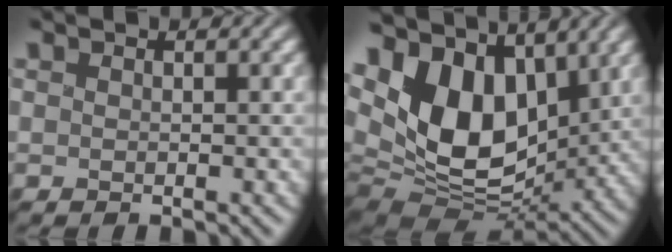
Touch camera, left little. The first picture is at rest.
{"total": 11.9, "force": [3.0, 7.7, 8.5], "torque": [-0.170, 0.010, 0.033]}